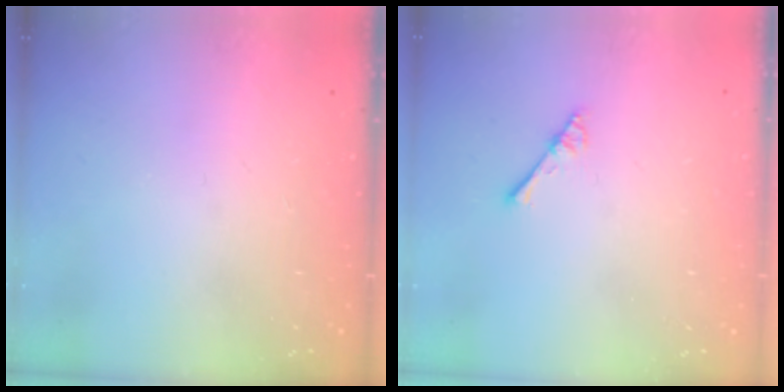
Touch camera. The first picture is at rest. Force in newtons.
{"total": 4.4, "press": 4.4, "slide": 0.5}